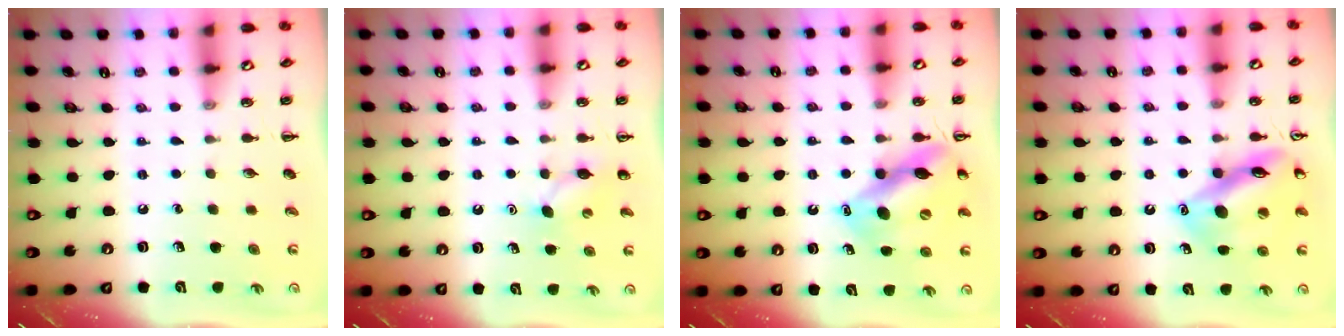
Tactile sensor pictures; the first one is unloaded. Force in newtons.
{"total": 6.3, "press": 6.1, "slide": 1.8}
{"total": 13.4, "press": 12.9, "slide": 3.8}
{"total": 14.4, "press": 14.3, "slide": 1.6}